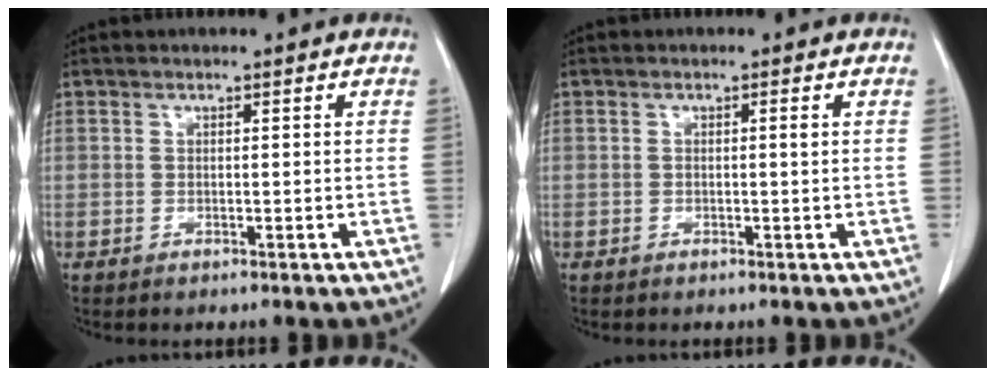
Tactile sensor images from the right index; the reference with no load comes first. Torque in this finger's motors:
{"motor_torque": [-0.03, 0.05, 0.00, 0.00]}